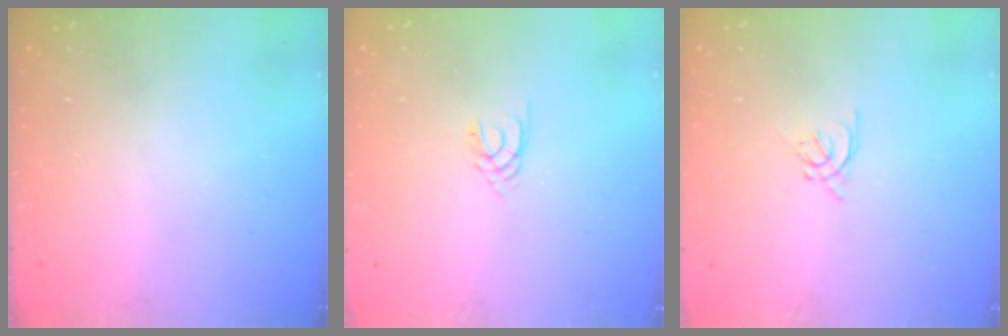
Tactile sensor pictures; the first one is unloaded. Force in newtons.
{"total": 2.1, "press": 2.1, "slide": 0.3}
{"total": 2.0, "press": 1.9, "slide": 0.5}